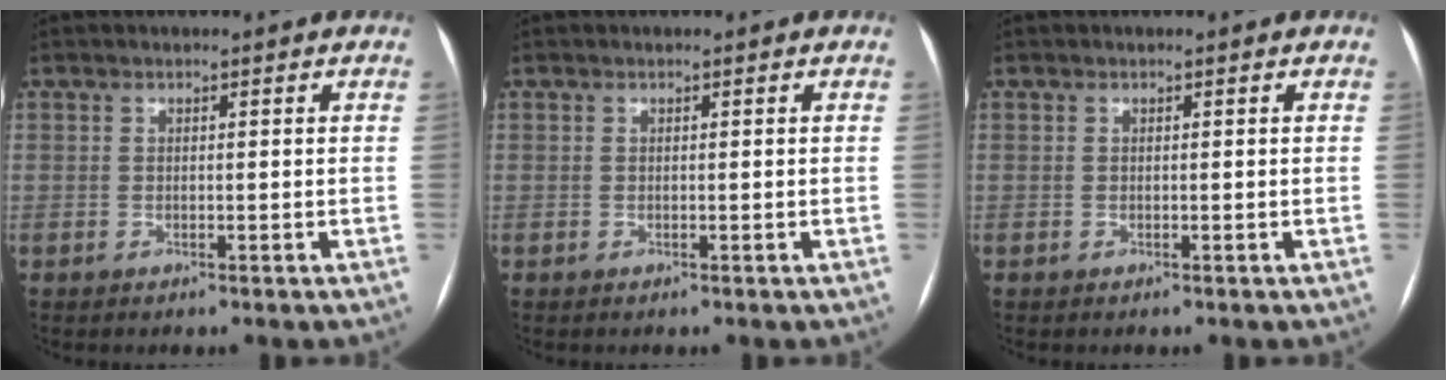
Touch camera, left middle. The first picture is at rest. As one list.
[{"total": 0.0}, {"total": 0.0}]